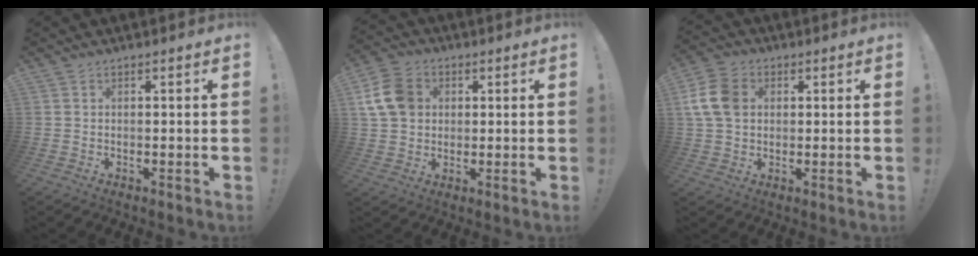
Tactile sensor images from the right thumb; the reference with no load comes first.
{"total": 12.2, "force": [2.9, 9.8, 6.6], "torque": [-0.124, 0.001, 0.061]}
{"total": 11.3, "force": [2.3, 8.6, 7.1], "torque": [-0.132, 0.007, 0.048]}